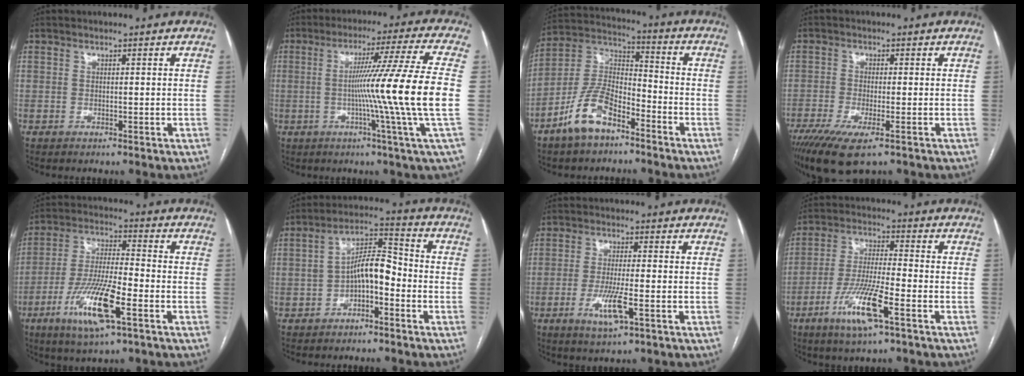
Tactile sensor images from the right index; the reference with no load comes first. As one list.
[{"total": 16.3, "force": [-1.6, -3.8, 15.8], "torque": [-0.242, -0.016, -0.034]}, {"total": 11.1, "force": [-6.9, 4.5, 7.4], "torque": [-0.163, 0.010, -0.134]}, {"total": 8.5, "force": [-5.4, 1.9, 6.3], "torque": [-0.112, -0.023, -0.091]}, {"total": 13.1, "force": [-5.7, 2.1, 11.6], "torque": [-0.230, -0.014, -0.103]}, {"total": 7.4, "force": [-2.1, 3.1, 6.4], "torque": [-0.115, 0.034, -0.035]}, {"total": 6.1, "force": [-2.3, 0.6, 5.6], "torque": [-0.112, -0.012, -0.041]}, {"total": 10.5, "force": [-5.1, 0.9, 9.1], "torque": [-0.182, -0.015, -0.097]}]